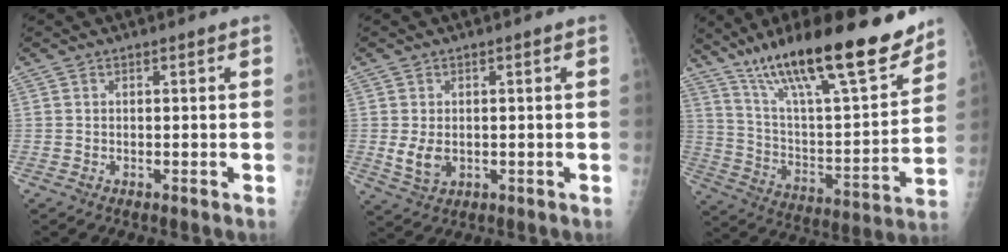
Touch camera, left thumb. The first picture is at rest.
{"total": 4.5, "force": [-0.3, 3.2, 3.2], "torque": [-0.051, -0.005, 0.004]}
{"total": 27.4, "force": [19.4, 5.9, 18.5], "torque": [-0.275, -0.068, 0.324]}